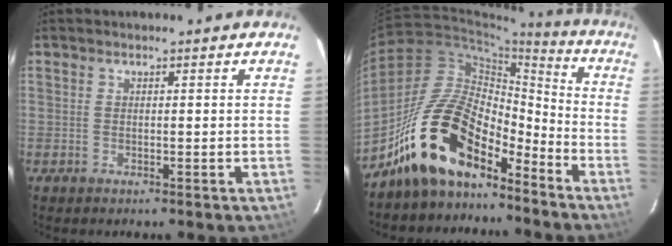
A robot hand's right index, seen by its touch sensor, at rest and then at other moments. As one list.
[{"total": 17.6, "force": [-13.6, 7.2, 8.6], "torque": [-0.161, 0.020, -0.248]}]